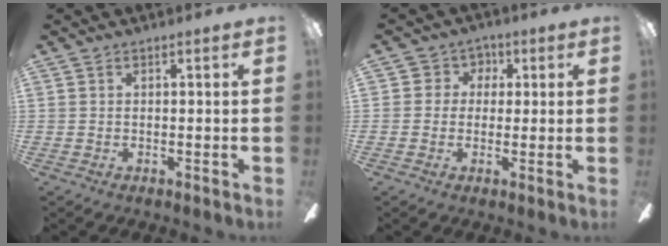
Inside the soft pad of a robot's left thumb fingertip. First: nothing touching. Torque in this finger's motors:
{"motor_torque": [0.33, -0.06, -0.17, 0.11, 0.00]}